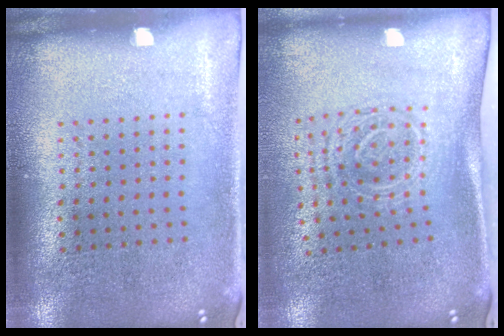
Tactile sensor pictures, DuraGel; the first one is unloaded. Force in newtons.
{"total": 1.7, "press": 1.2, "slide": 1.2}